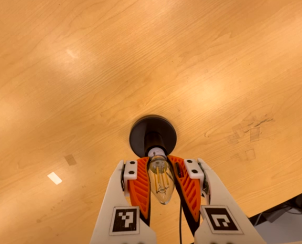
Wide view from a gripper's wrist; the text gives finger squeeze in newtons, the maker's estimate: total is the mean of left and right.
{"total": 23.3, "left": 23.6, "right": 23.1}